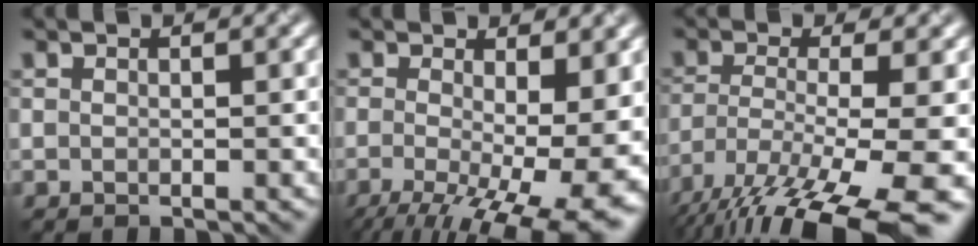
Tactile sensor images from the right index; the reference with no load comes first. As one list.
[{"total": 13.9, "force": [-3.8, 5.8, 12.0], "torque": [-0.190, -0.032, -0.040]}, {"total": 13.2, "force": [-8.5, 3.8, 9.4], "torque": [-0.205, -0.029, -0.120]}]